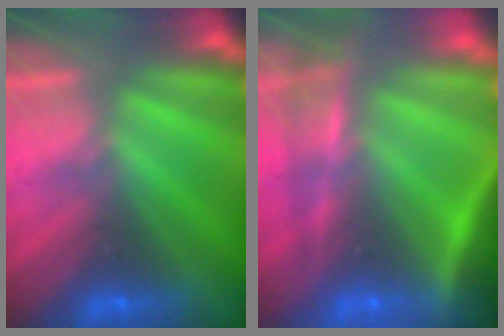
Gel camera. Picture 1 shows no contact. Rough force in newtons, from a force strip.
{"total": 5.8}